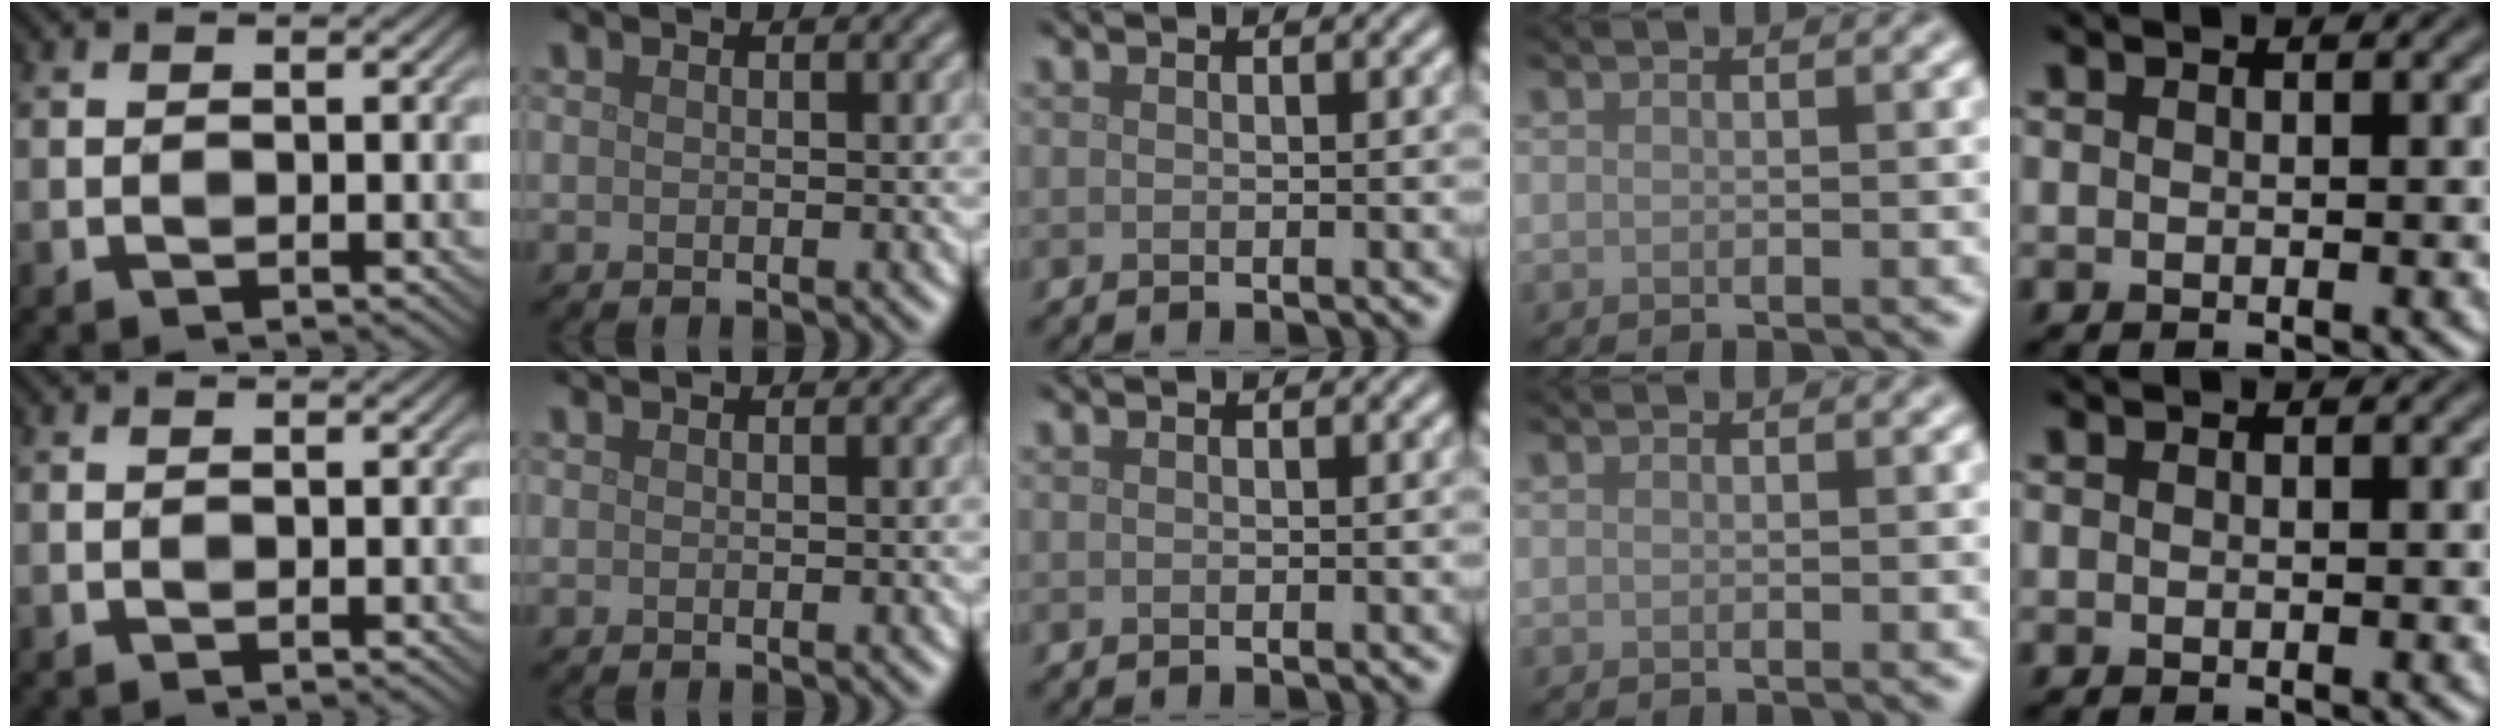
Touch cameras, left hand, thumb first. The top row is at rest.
{}